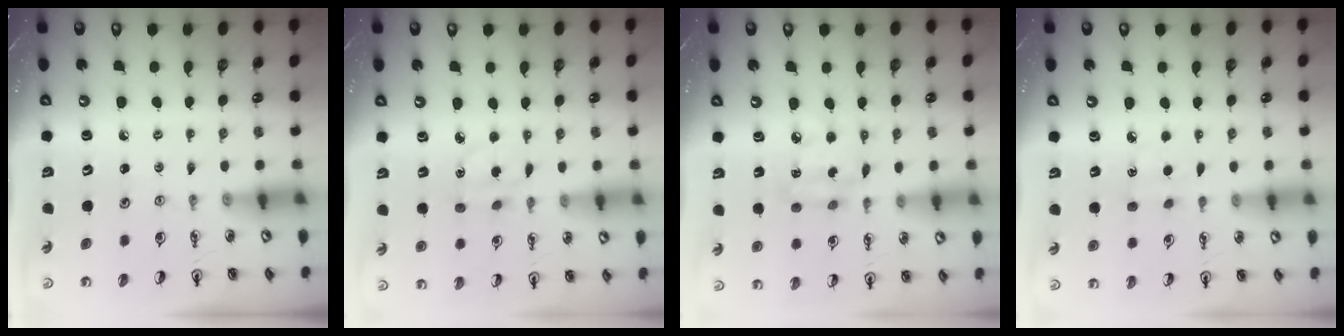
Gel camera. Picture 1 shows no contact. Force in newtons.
{"total": 3.5, "press": 3.4, "slide": 0.8}
{"total": 7.6, "press": 7.5, "slide": 0.4}
{"total": 2.9, "press": 2.9, "slide": 0.3}